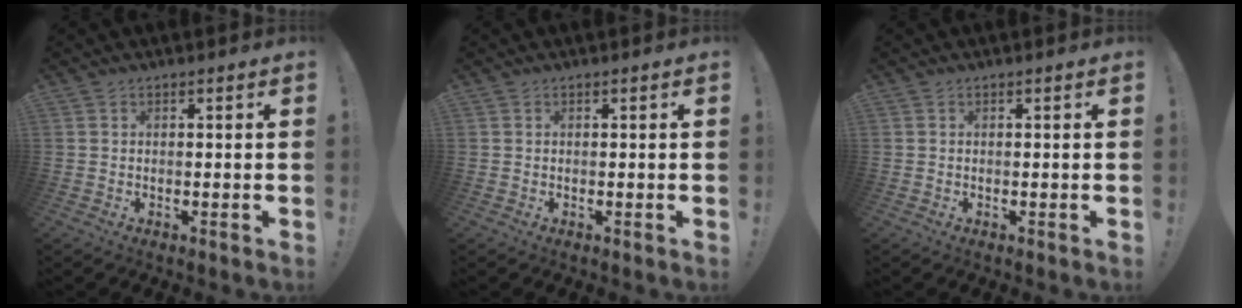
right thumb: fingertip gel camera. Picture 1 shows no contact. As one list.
[{"total": 0.0}, {"total": 0.0}]